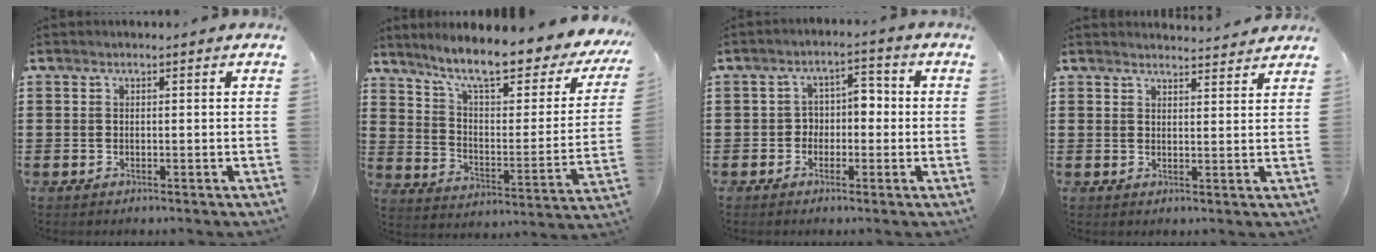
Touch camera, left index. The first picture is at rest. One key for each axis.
{"total": 10.9, "fx": 8.5, "fy": 1.3, "fz": 6.8, "tx": -0.139, "ty": -0.058, "tz": 0.136}
{"total": 3.7, "fx": -0.9, "fy": 3.0, "fz": 2.0, "tx": -0.041, "ty": 0.007, "tz": -0.027}
{"total": 2.7, "fx": 2.7, "fy": 0.0, "fz": 0.1, "tx": -0.002, "ty": -0.013, "tz": 0.049}